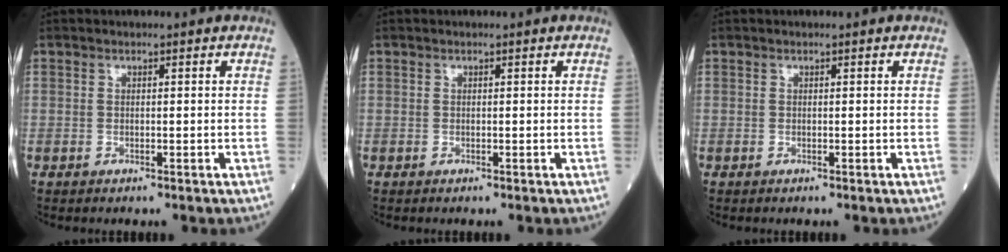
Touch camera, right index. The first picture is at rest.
{"total": 0.0}
{"total": 0.0}